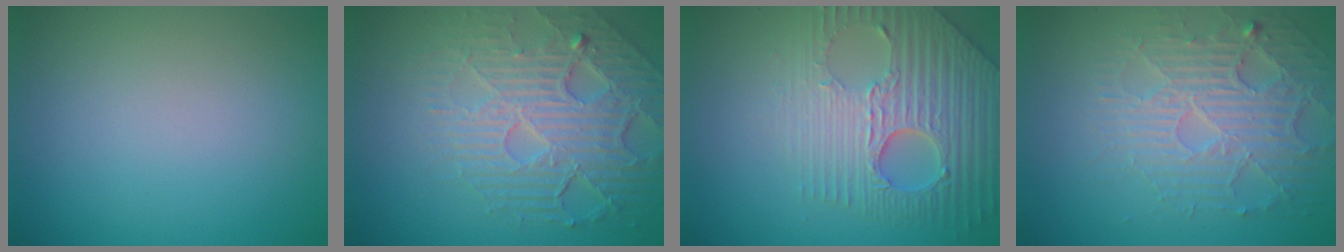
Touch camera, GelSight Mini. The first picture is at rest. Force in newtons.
{"total": 7.5, "press": 5.4, "slide": 5.3}
{"total": 5.8, "press": 5.1, "slide": 2.9}
{"total": 4.6, "press": 4.0, "slide": 2.4}